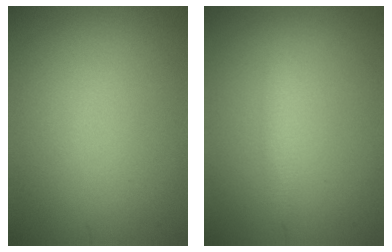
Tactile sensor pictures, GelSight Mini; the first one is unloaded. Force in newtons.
{"total": 1.5, "press": 1.4, "slide": 0.1}